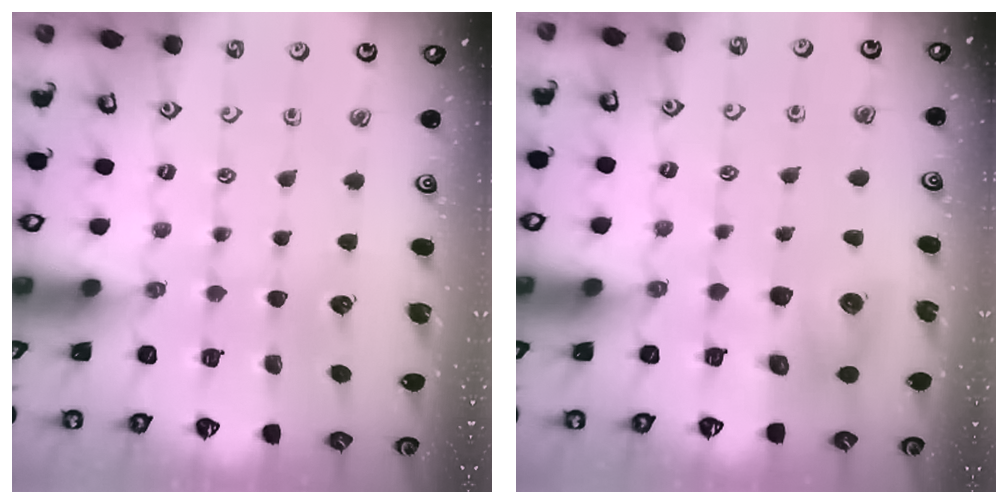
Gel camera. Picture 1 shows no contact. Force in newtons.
{"total": 7.4, "press": 7.3, "slide": 1.2}